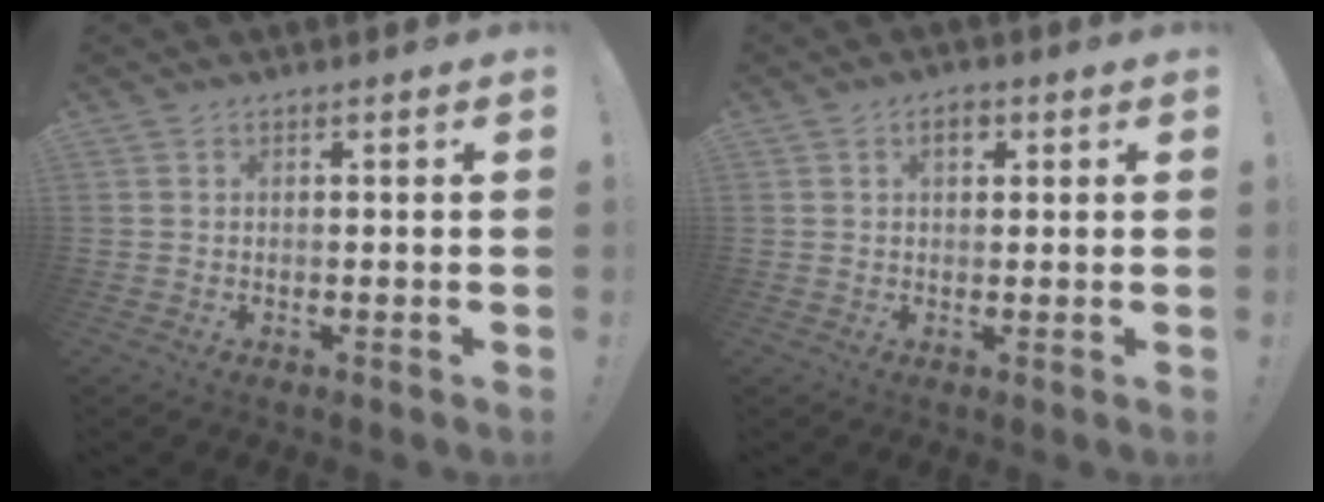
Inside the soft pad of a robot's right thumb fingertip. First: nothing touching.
{"total": 3.3, "force": [1.3, 1.8, 2.4], "torque": [-0.031, 0.000, 0.018]}